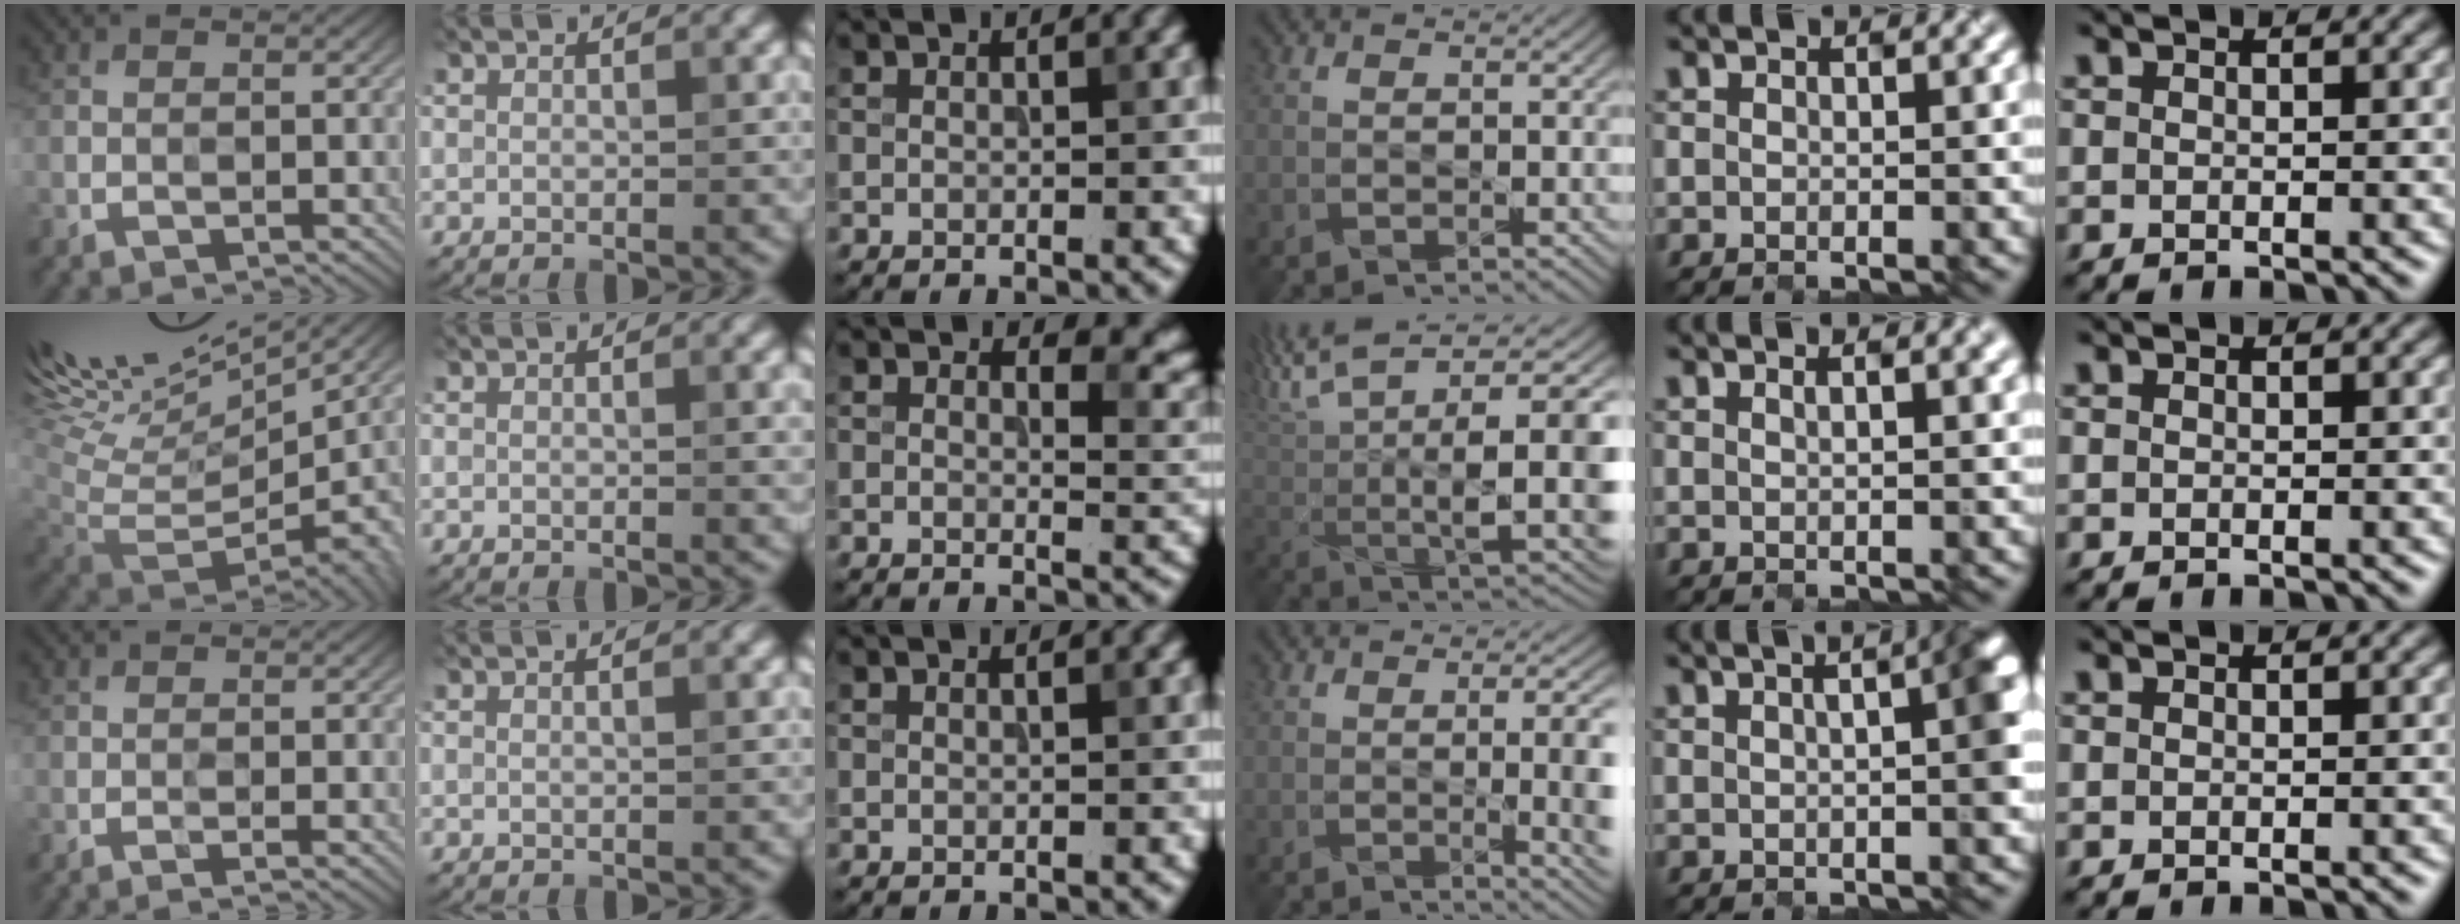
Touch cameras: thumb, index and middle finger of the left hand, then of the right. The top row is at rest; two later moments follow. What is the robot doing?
{"motion": "open", "object": "jewelry box"}